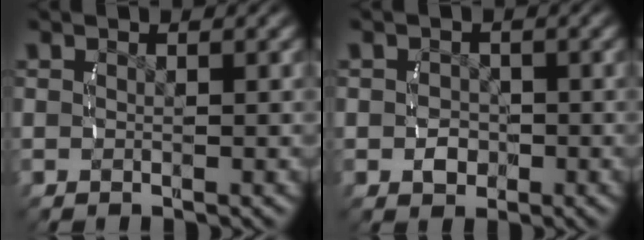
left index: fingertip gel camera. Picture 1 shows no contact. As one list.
[{"total": 1.3, "force": [-0.6, 1.1, 0.5], "torque": [0.000, -0.008, -0.005]}]